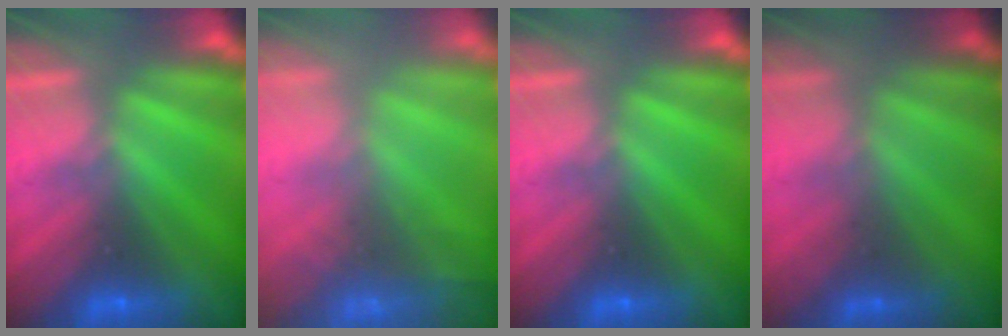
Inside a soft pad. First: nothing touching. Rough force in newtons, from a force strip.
{"total": 7.2}
{"total": 0.0}
{"total": 1.8}